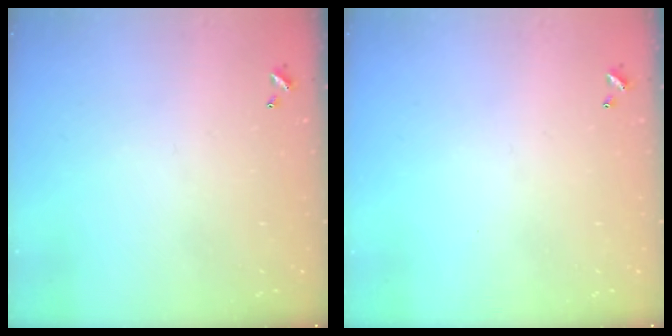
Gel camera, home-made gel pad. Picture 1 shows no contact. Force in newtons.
{"total": 0.0}